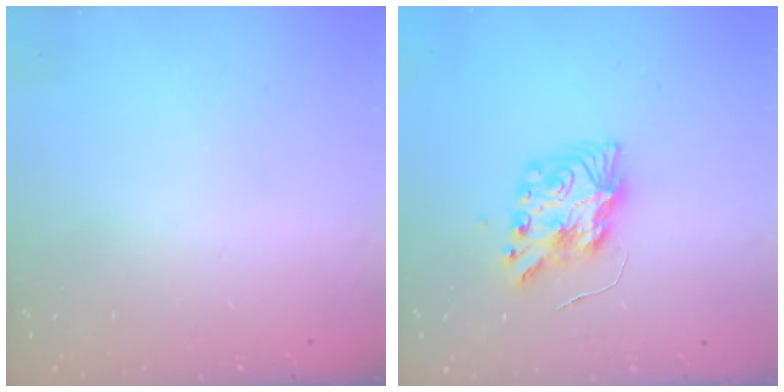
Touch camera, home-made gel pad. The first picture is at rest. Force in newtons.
{"total": 9.8, "press": 9.8, "slide": 0.9}